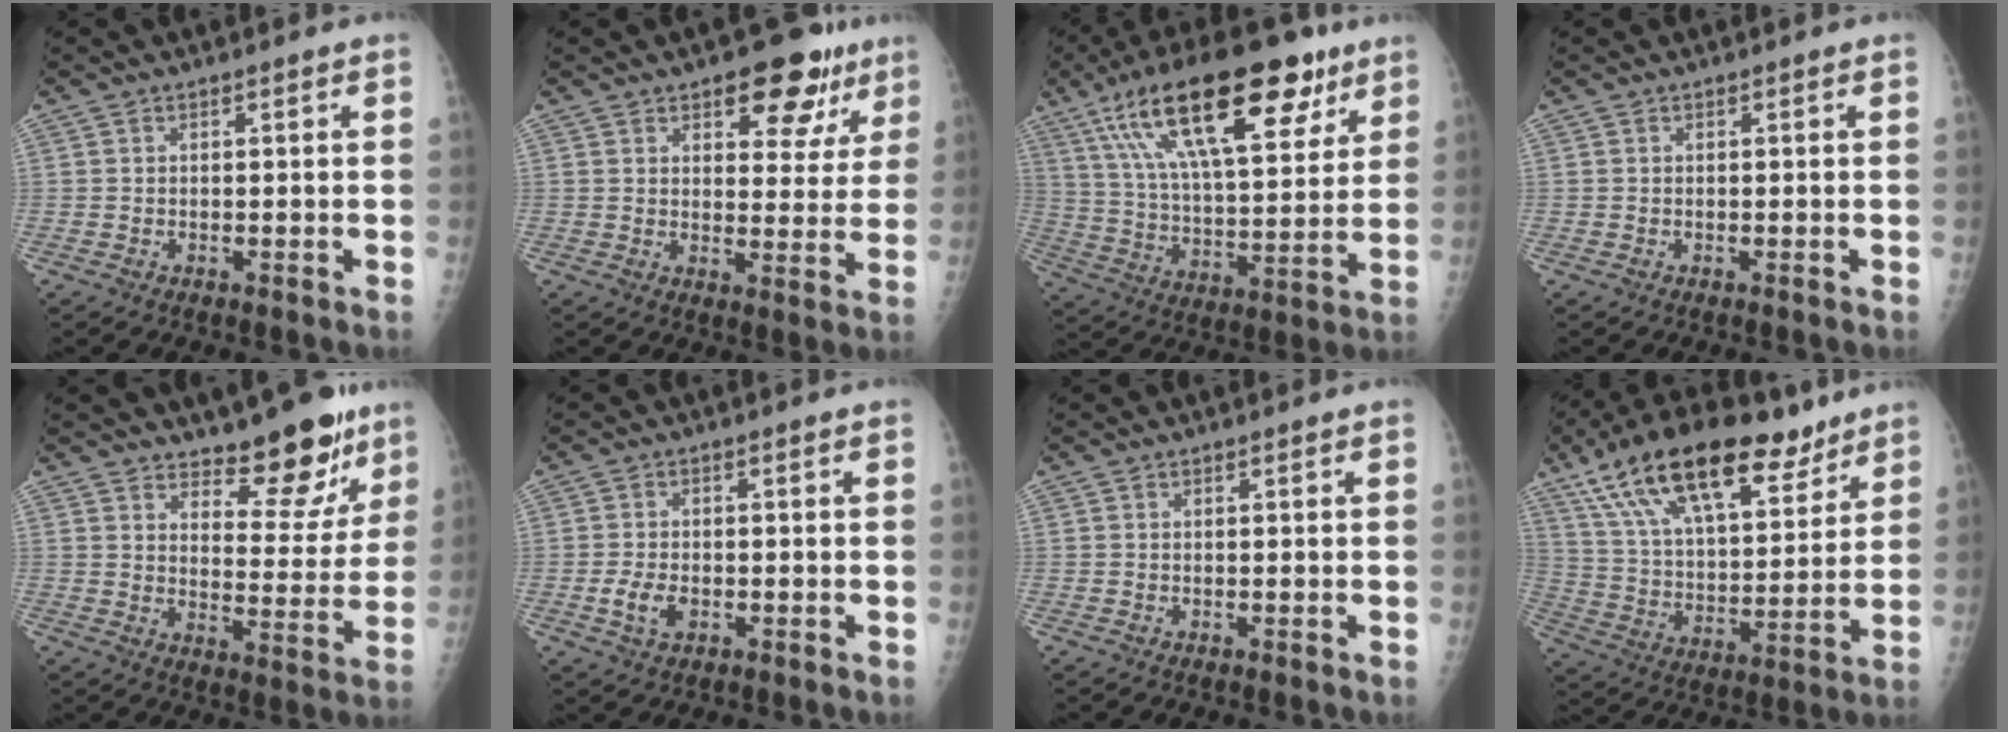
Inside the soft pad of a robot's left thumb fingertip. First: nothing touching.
{"total": 11.5, "force": [6.8, 5.8, 7.2], "torque": [-0.041, -0.029, 0.088]}
{"total": 26.4, "force": [13.4, 9.9, 20.4], "torque": [-0.334, -0.013, 0.226]}
{"total": 0.0}
{"total": 12.4, "force": [9.4, 4.8, 6.6], "torque": [-0.038, -0.071, 0.140]}
{"total": 4.1, "force": [-1.3, 2.5, 2.9], "torque": [-0.057, 0.003, -0.021]}
{"total": 0.0}
{"total": 24.6, "force": [15.5, 10.5, 15.9], "torque": [-0.250, -0.028, 0.270]}